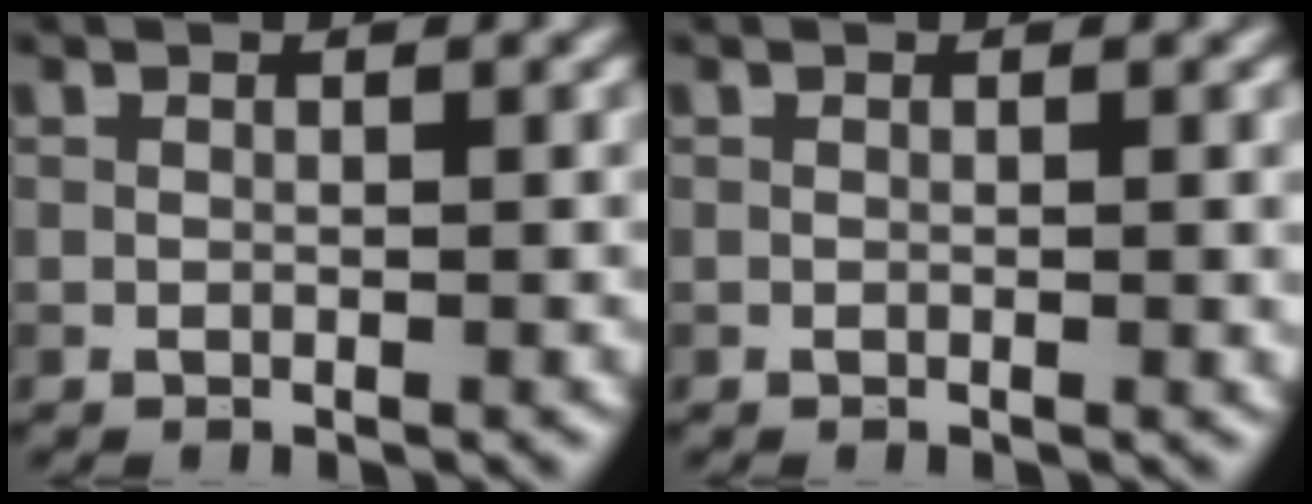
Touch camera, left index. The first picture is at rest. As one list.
[{"total": 0.7, "force": [0.0, 0.1, 0.7], "torque": [-0.009, -0.001, 0.000]}]